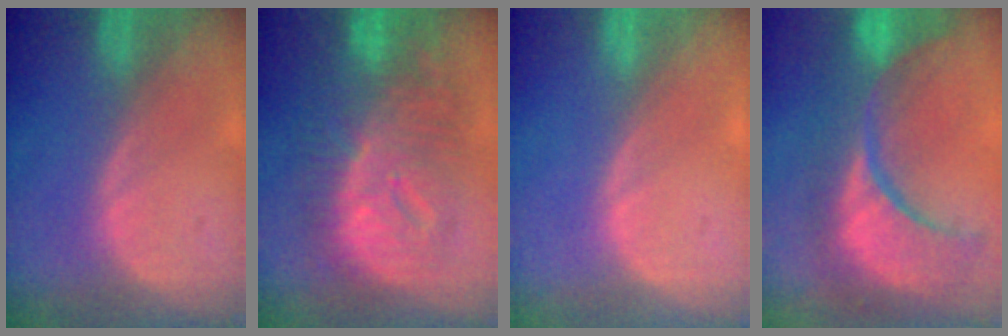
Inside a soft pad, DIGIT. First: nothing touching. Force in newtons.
{"total": 12.5, "press": 12.4, "slide": 1.3}
{"total": 0.0}
{"total": 13.5, "press": 11.8, "slide": 6.6}